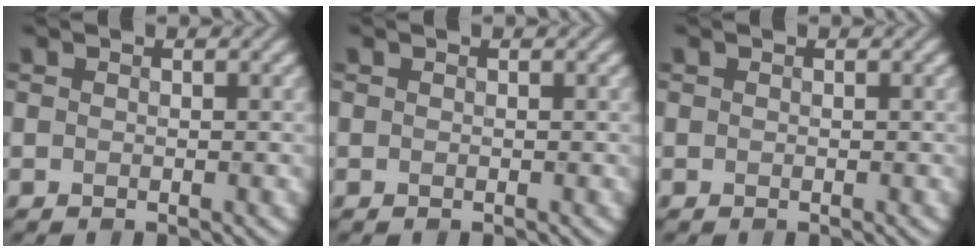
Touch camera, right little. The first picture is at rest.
{"total": 0.0}
{"total": 0.0}